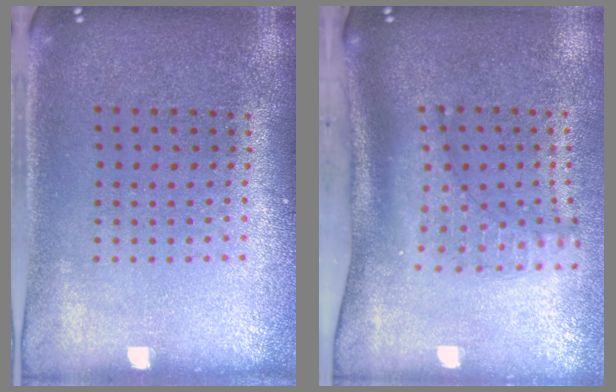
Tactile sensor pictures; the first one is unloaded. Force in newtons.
{"total": 2.1, "press": 1.5, "slide": 1.4}